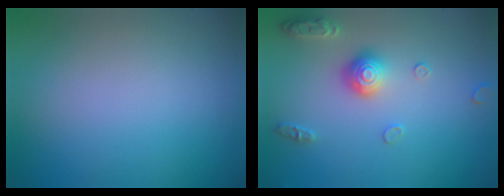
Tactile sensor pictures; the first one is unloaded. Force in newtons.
{"total": 3.0, "press": 2.9, "slide": 0.7}